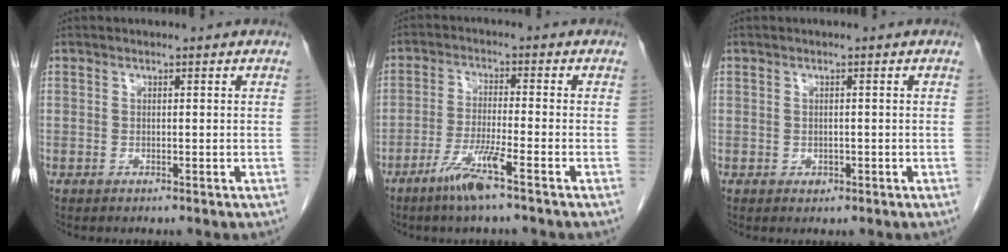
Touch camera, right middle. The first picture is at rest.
{"total": 6.2, "force": [-4.0, -0.4, 4.8], "torque": [-0.097, -0.011, -0.080]}
{"total": 0.8, "force": [-0.3, 0.7, 0.4], "torque": [-0.008, 0.000, -0.001]}